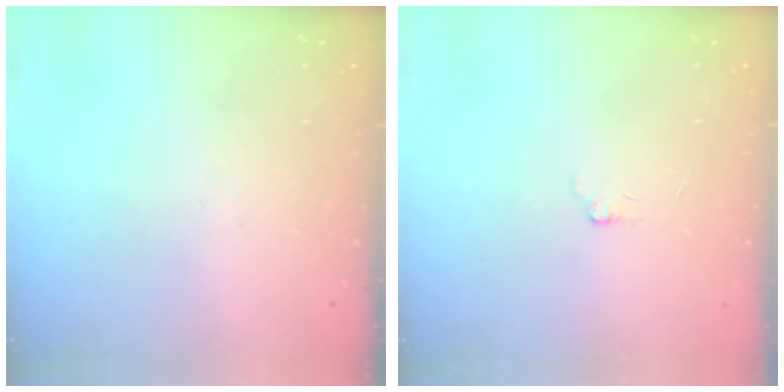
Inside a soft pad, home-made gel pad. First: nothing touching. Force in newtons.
{"total": 2.2, "press": 2.1, "slide": 0.3}